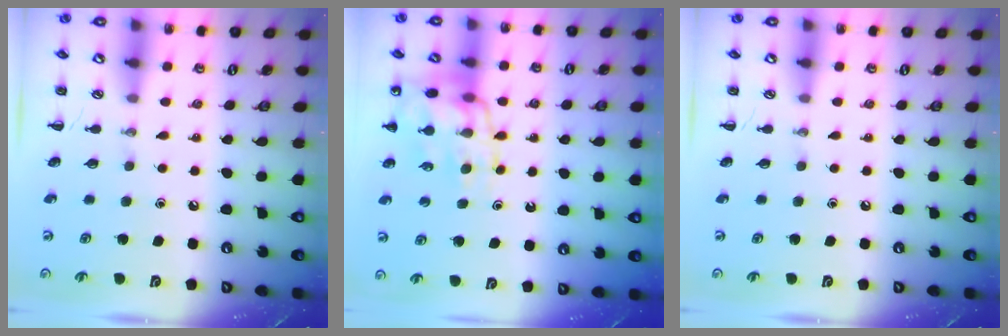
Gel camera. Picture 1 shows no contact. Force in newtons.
{"total": 17.8, "press": 17.4, "slide": 3.5}
{"total": 0.0}